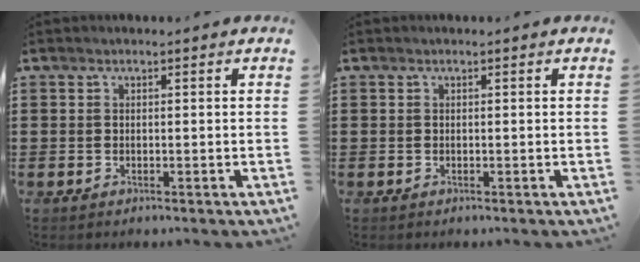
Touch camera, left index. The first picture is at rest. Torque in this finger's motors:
{"motor_torque": [0.00, 0.00, 0.00, 0.00]}